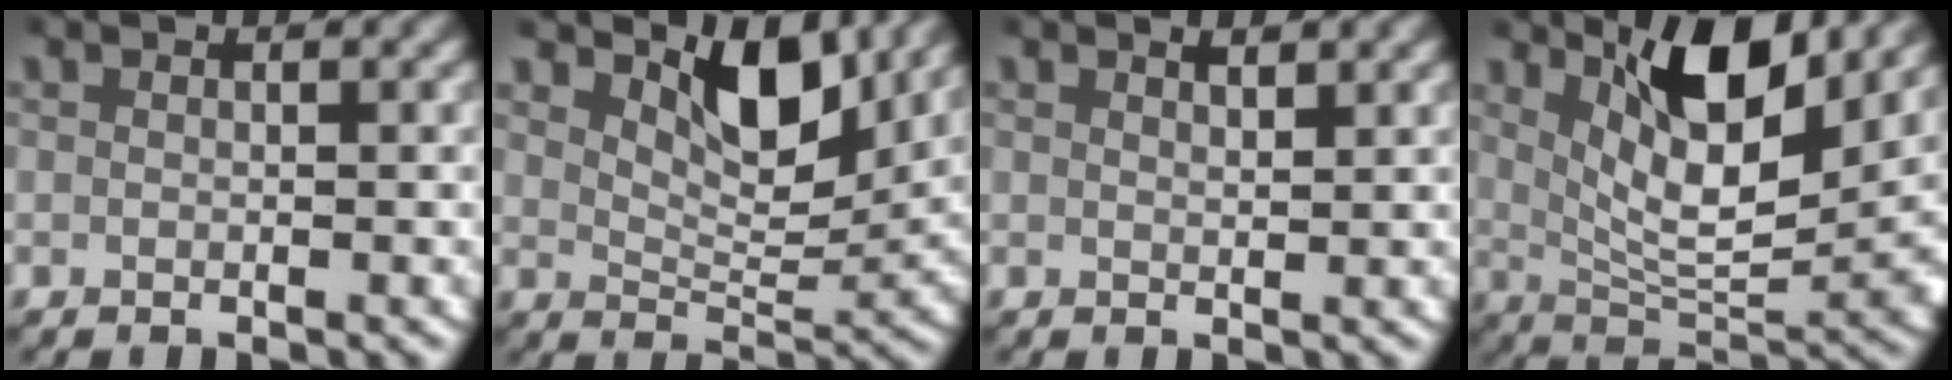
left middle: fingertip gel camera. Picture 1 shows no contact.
{"total": 6.2, "force": [4.3, 2.1, 4.0], "torque": [-0.069, -0.012, 0.071]}
{"total": 1.3, "force": [1.1, 0.1, 0.5], "torque": [-0.006, -0.005, 0.021]}
{"total": 9.4, "force": [4.0, 3.5, 7.8], "torque": [-0.123, -0.007, 0.064]}